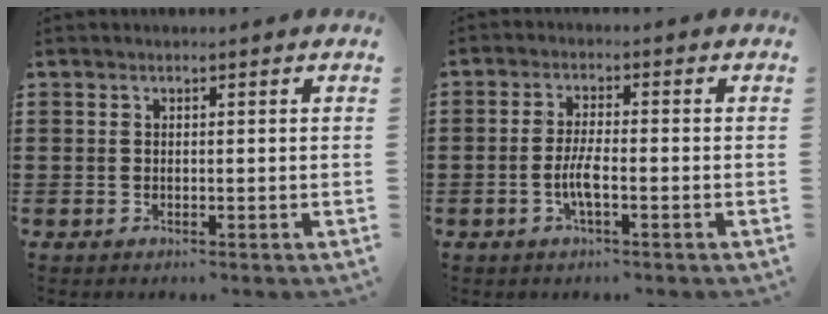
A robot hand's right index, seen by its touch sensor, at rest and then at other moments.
{"total": 4.0, "force": [-1.3, 0.9, 3.7], "torque": [-0.086, -0.005, -0.031]}